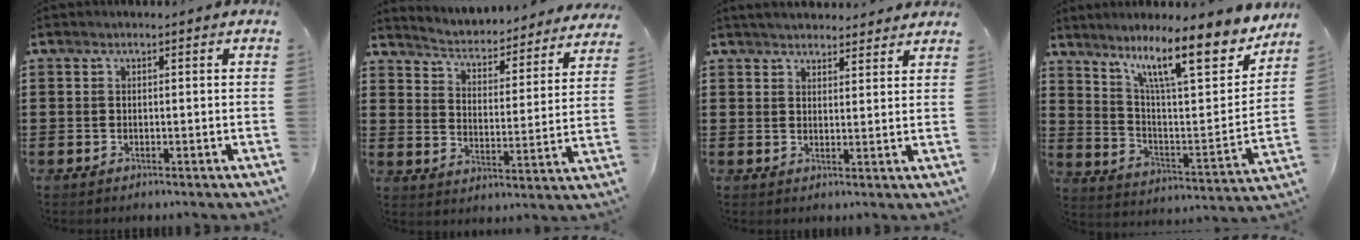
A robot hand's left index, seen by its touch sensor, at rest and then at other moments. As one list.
[{"total": 2.9, "force": [2.8, 0.1, 0.5], "torque": [-0.029, -0.034, 0.037]}, {"total": 3.1, "force": [3.0, 0.4, 0.4], "torque": [-0.015, -0.004, 0.057]}, {"total": 14.6, "force": [10.1, 3.1, 10.1], "torque": [-0.183, -0.053, 0.164]}]